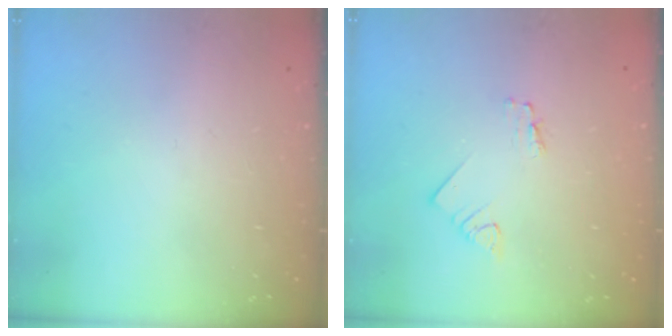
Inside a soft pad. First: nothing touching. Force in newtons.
{"total": 1.6, "press": 1.6, "slide": 0.1}